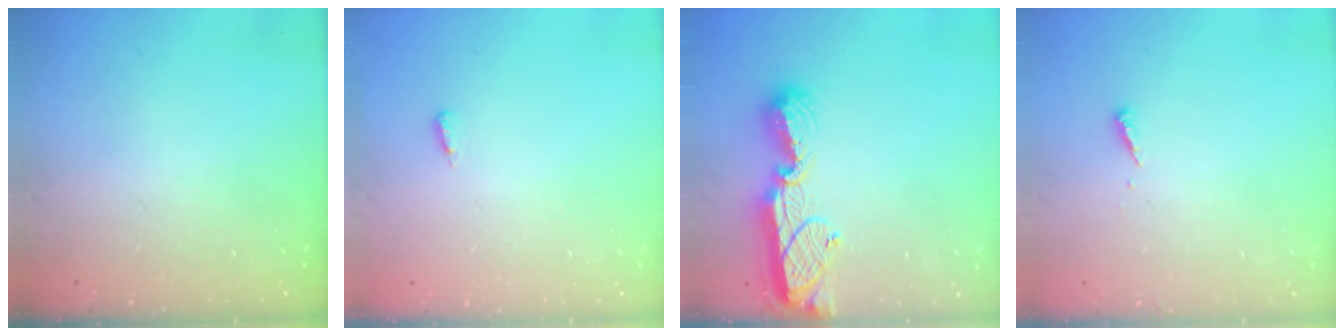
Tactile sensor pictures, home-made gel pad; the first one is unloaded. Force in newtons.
{"total": 3.6, "press": 2.7, "slide": 2.4}
{"total": 12.7, "press": 12.7, "slide": 1.0}
{"total": 3.5, "press": 3.5, "slide": 0.2}